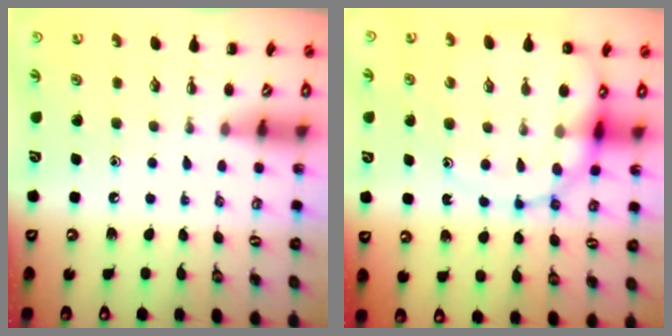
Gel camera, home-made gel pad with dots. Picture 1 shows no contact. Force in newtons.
{"total": 15.7, "press": 15.3, "slide": 3.7}